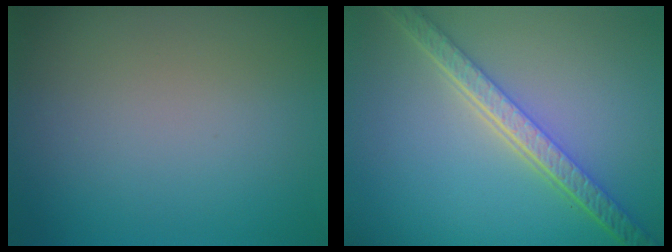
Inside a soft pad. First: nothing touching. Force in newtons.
{"total": 5.8, "press": 4.4, "slide": 3.8}